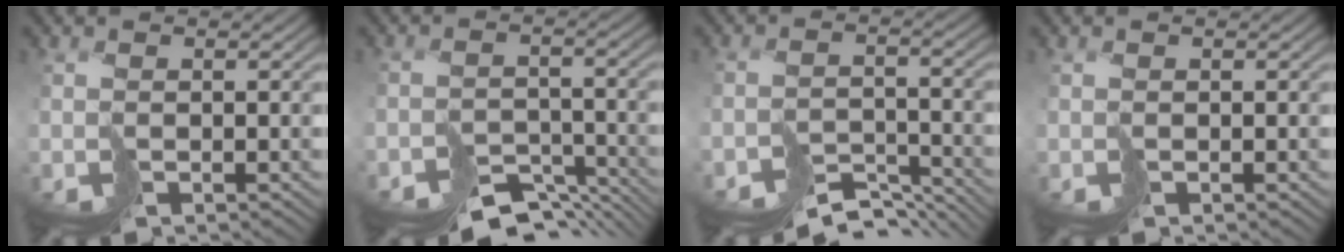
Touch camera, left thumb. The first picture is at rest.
{"total": 7.8, "force": [-7.3, 2.4, 1.4], "torque": [-0.010, -0.012, -0.101]}
{"total": 7.4, "force": [-7.3, 1.2, 0.8], "torque": [0.003, -0.004, -0.107]}
{"total": 0.0}